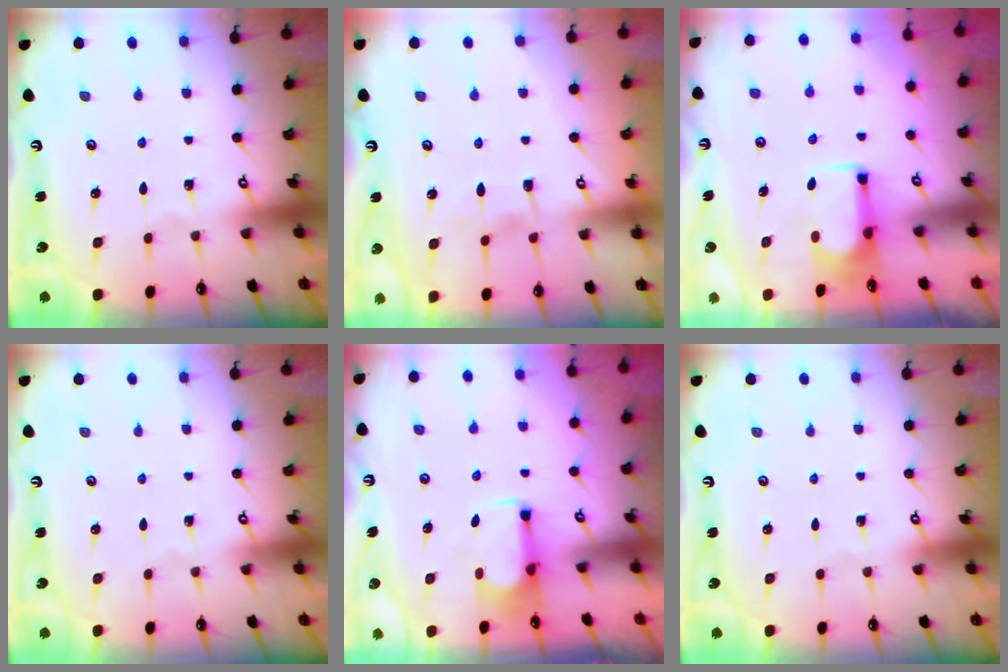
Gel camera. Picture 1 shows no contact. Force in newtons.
{"total": 2.0, "press": 1.7, "slide": 1.0}
{"total": 0.0}
{"total": 0.0}
{"total": 2.8, "press": 2.6, "slide": 1.0}
{"total": 0.0}